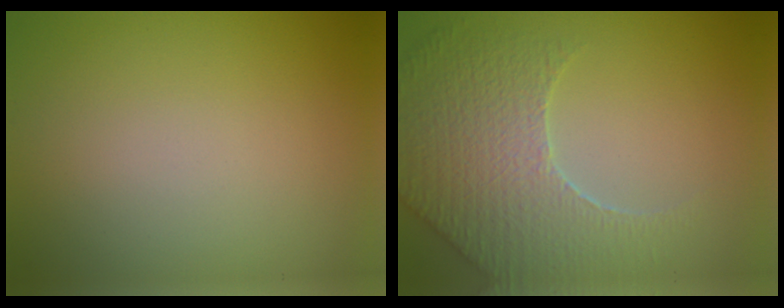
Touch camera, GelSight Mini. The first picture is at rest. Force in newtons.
{"total": 6.8, "press": 5.4, "slide": 4.1}